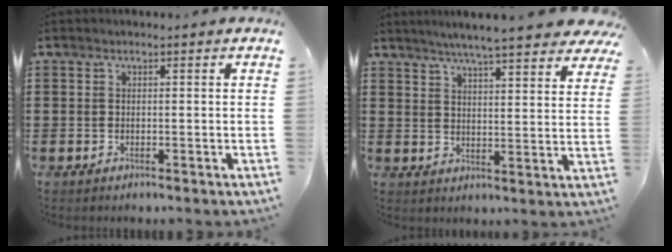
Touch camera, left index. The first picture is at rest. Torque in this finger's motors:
{"motor_torque": [2.14, 0.00, 0.58, 0.02]}